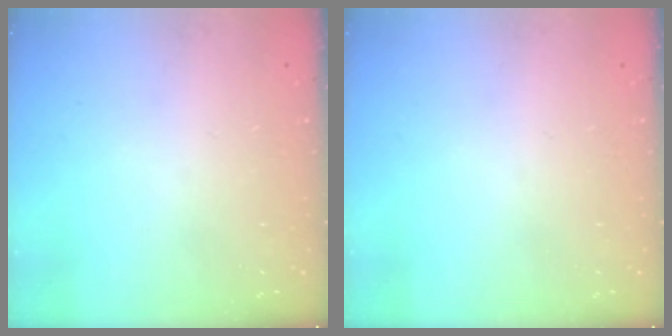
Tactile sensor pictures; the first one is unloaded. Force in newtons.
{"total": 0.0}